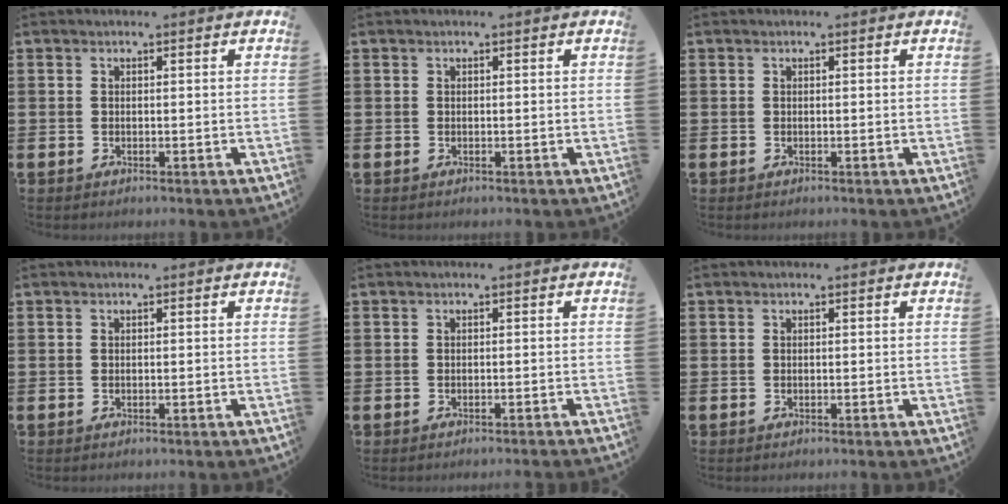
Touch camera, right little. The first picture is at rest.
{"total": 0.0}
{"total": 0.0}
{"total": 0.0}
{"total": 0.7, "force": [-0.7, -0.2, 0.0], "torque": [0.001, 0.000, -0.014]}
{"total": 0.0}